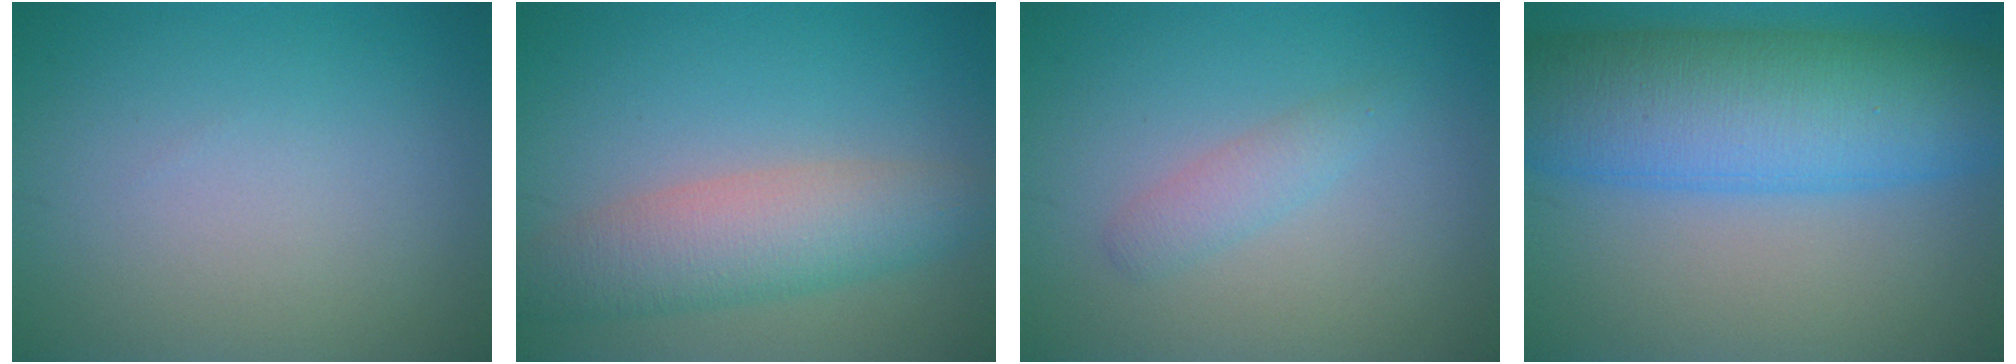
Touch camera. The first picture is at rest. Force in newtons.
{"total": 5.5, "press": 5.5, "slide": 0.3}
{"total": 1.7, "press": 1.7, "slide": 0.0}
{"total": 11.6, "press": 11.6, "slide": 0.1}